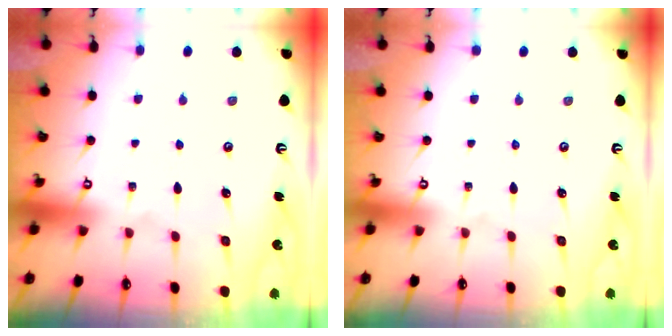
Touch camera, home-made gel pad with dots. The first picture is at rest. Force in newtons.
{"total": 0.0}